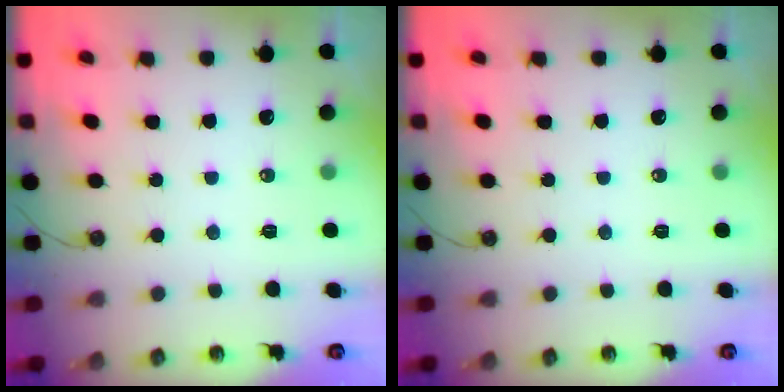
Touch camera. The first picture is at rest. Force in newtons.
{"total": 0.0}